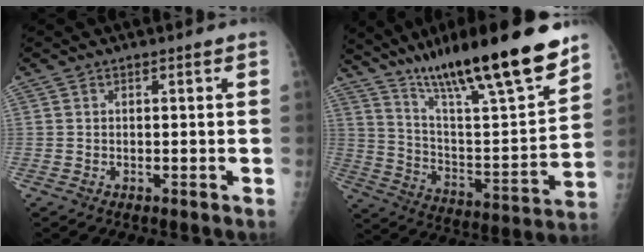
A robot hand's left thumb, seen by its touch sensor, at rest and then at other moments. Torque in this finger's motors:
{"motor_torque": [0.99, -0.24, 1.47, -1.31, 0.17]}